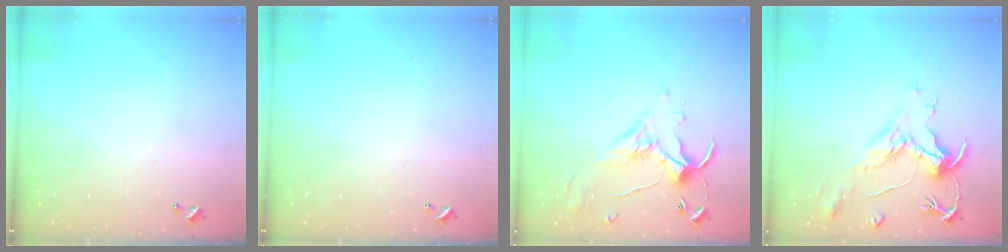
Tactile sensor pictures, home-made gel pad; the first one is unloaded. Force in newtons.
{"total": 0.0}
{"total": 1.1, "press": 0.4, "slide": 1.0}
{"total": 2.1, "press": 1.6, "slide": 1.4}